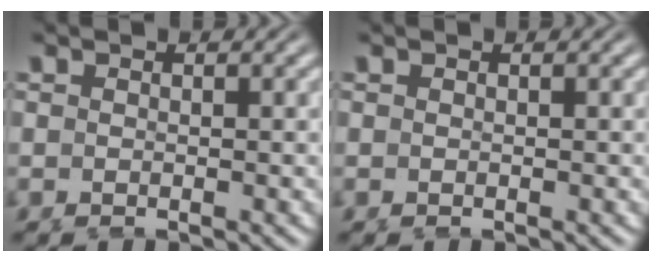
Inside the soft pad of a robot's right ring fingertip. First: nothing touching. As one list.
[{"total": 0.0}]